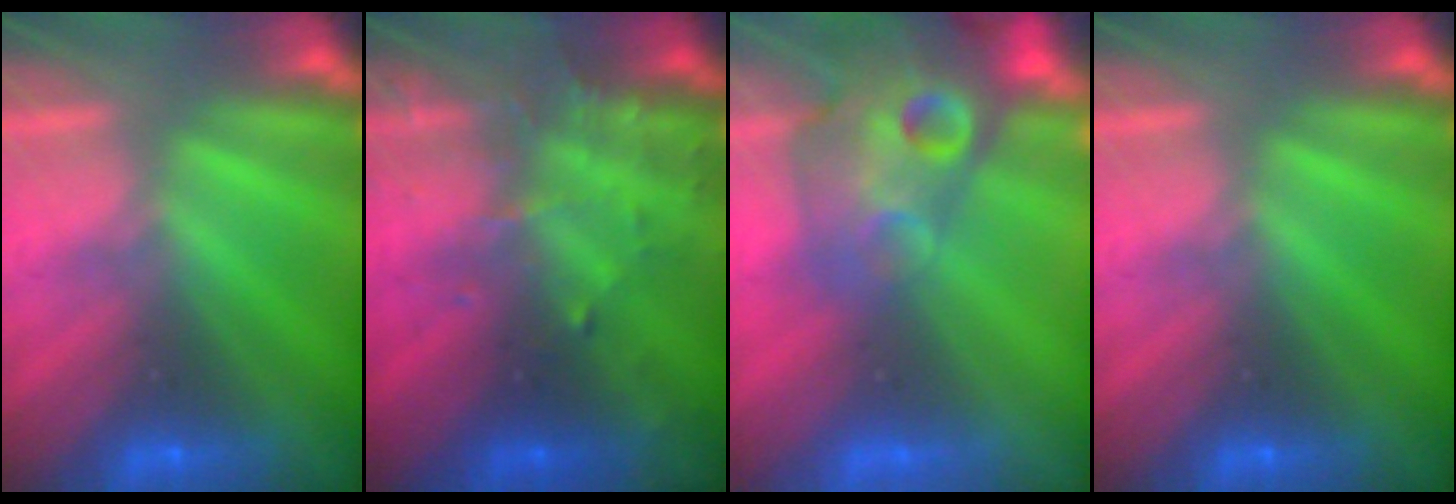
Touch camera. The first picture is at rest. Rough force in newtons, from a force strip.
{"total": 3.4}
{"total": 7.4}
{"total": 0.0}